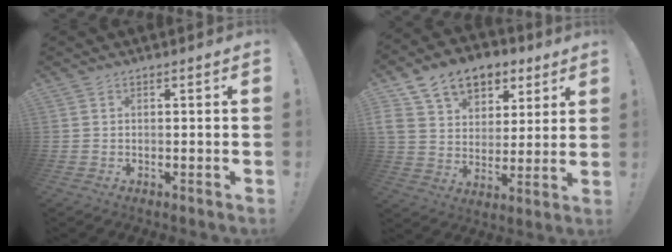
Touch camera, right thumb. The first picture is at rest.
{"total": 15.4, "force": [8.1, 10.6, 7.6], "torque": [-0.118, -0.037, 0.154]}